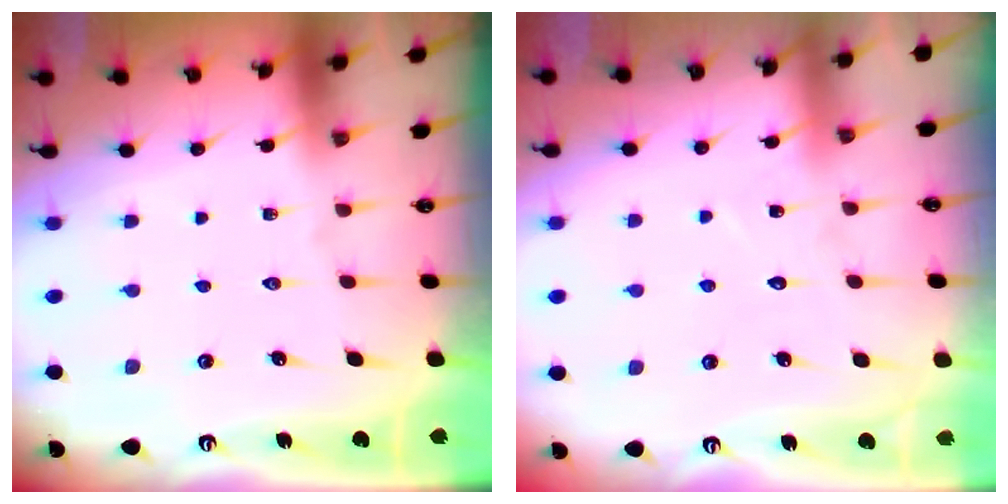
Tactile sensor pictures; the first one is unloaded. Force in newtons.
{"total": 7.7, "press": 7.7, "slide": 0.6}